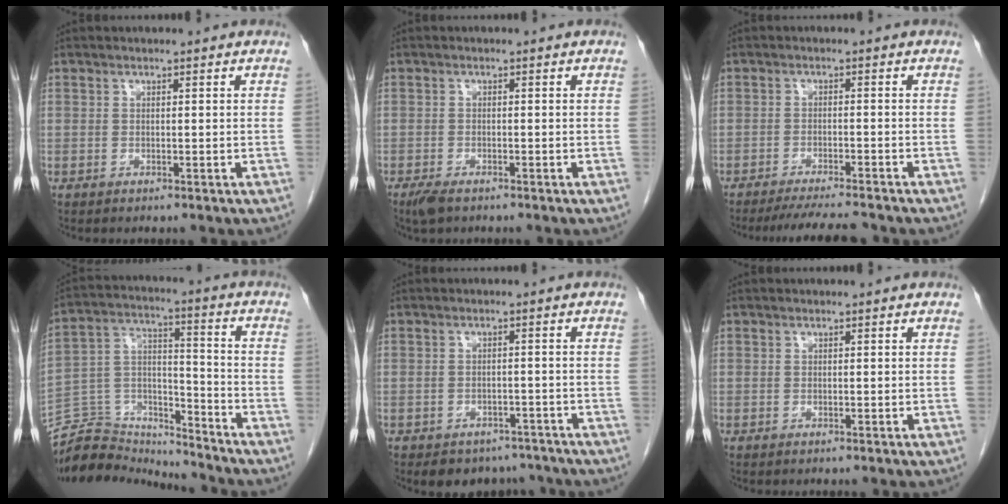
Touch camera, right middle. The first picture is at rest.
{"total": 2.5, "force": [-1.8, 0.9, 1.5], "torque": [-0.032, -0.005, -0.029]}
{"total": 7.8, "force": [-7.2, 0.2, 3.2], "torque": [-0.042, -0.016, -0.111]}
{"total": 14.1, "force": [-13.9, 2.5, 0.2], "torque": [-0.004, 0.052, -0.245]}
{"total": 6.4, "force": [-5.4, 3.5, 0.7], "torque": [0.007, 0.009, -0.065]}
{"total": 0.0}